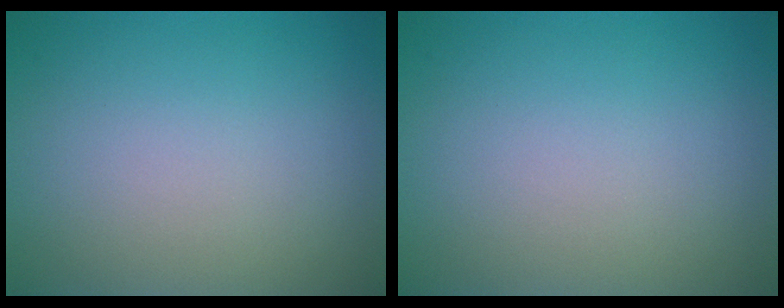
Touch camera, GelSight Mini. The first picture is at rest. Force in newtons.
{"total": 0.0}